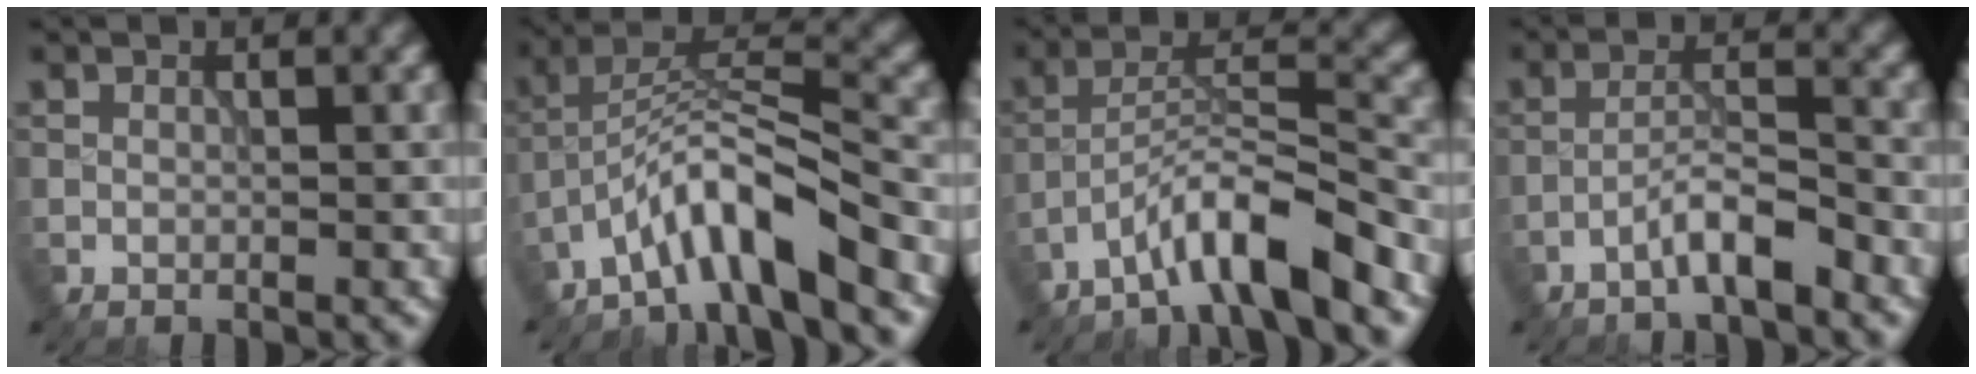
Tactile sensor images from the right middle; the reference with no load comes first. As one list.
[{"total": 6.8, "force": [-4.9, 1.0, 4.7], "torque": [-0.075, 0.016, -0.093]}, {"total": 6.8, "force": [-4.9, 0.9, 4.6], "torque": [-0.076, 0.015, -0.089]}, {"total": 3.5, "force": [-2.5, 0.4, 2.5], "torque": [-0.044, 0.015, -0.050]}]